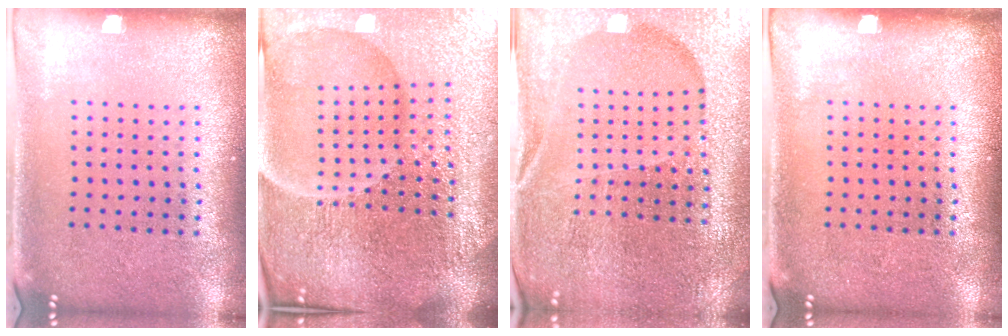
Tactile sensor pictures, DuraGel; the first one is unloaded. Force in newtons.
{"total": 7.3, "press": 6.4, "slide": 3.5}
{"total": 4.2, "press": 4.1, "slide": 1.1}
{"total": 0.0}